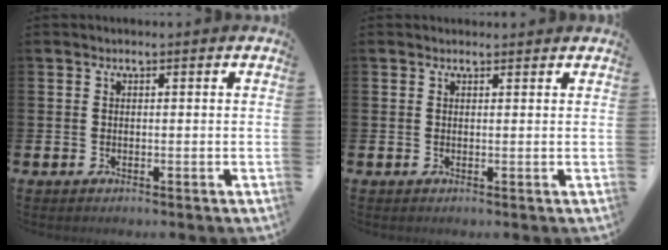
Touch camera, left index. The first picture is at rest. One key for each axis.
{"total": 0.7, "fx": 0.6, "fy": 0.2, "fz": 0.1, "tx": 0.011, "ty": -0.004, "tz": 0.009}